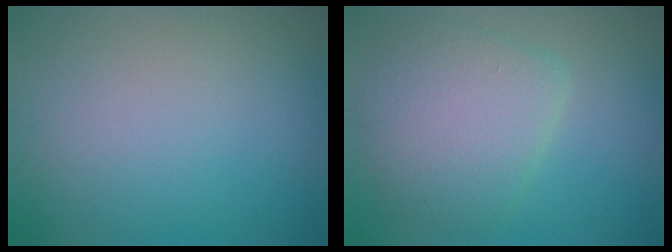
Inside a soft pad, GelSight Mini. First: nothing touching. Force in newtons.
{"total": 5.6, "press": 5.6, "slide": 0.3}